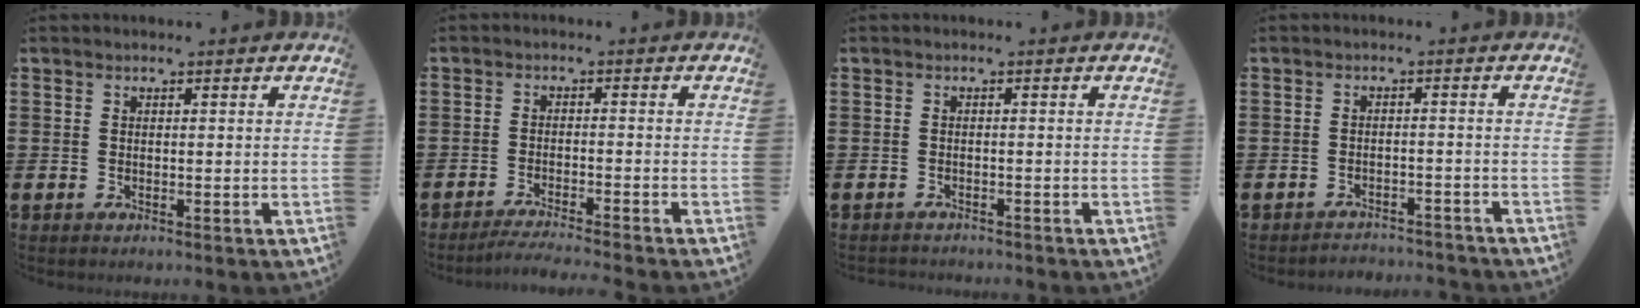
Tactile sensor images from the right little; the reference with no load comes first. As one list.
[{"total": 2.4, "force": [-2.2, -0.4, 0.8], "torque": [-0.012, 0.000, -0.043]}, {"total": 0.8, "force": [-0.8, 0.0, -0.1], "torque": [0.000, -0.001, -0.017]}, {"total": 2.0, "force": [-2.0, 0.0, -0.2], "torque": [-0.004, 0.004, -0.045]}]